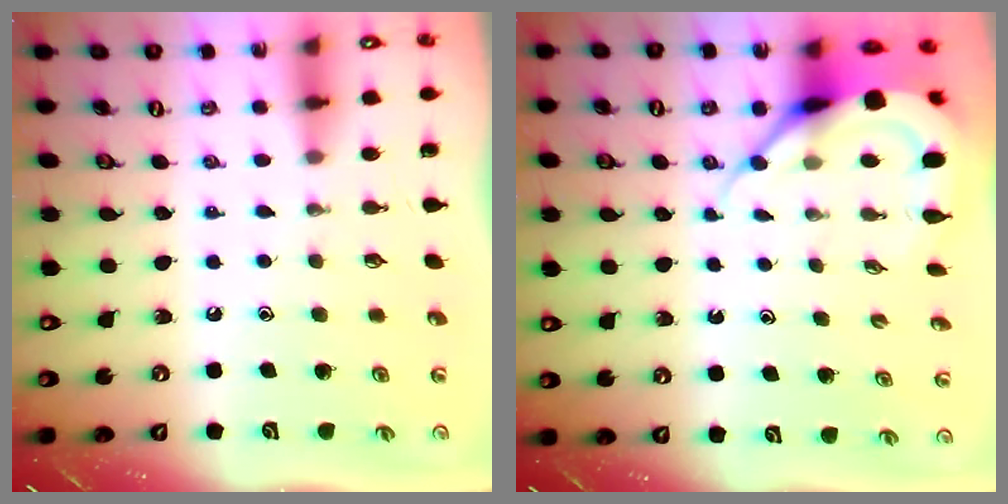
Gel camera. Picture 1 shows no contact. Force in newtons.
{"total": 7.3, "press": 7.3, "slide": 0.6}